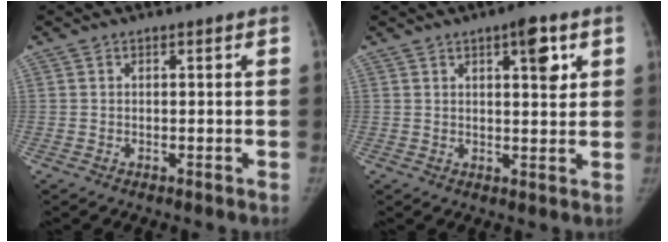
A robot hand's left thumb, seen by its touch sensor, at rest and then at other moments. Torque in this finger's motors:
{"motor_torque": [1.08, 0.67, 0.56, -0.26, 0.21]}